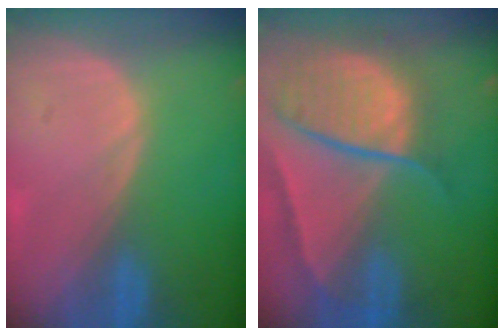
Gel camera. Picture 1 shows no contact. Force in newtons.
{"total": 10.7, "press": 9.0, "slide": 5.8}